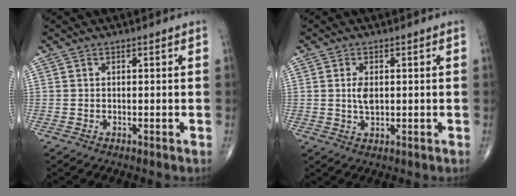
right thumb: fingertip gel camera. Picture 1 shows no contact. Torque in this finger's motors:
{"motor_torque": [-0.40, 0.38, -0.11, -0.16, 0.02]}